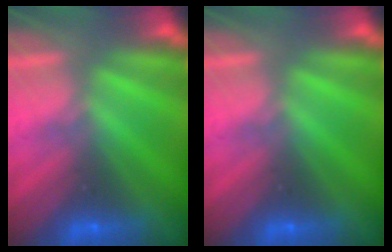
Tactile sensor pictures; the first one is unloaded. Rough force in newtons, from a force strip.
{"total": 0.0}